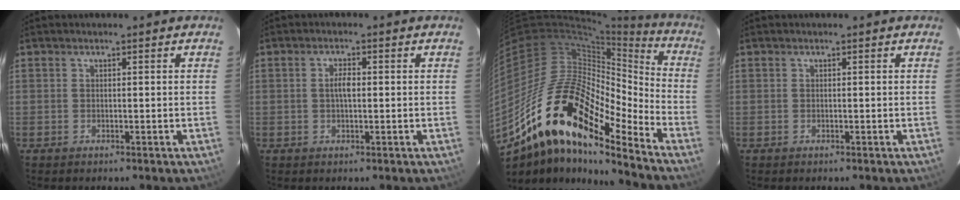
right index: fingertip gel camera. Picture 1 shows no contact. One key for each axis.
{"total": 2.4, "fx": 0.1, "fy": 1.0, "fz": 2.2, "tx": -0.042, "ty": 0.005, "tz": 0.001}
{"total": 24.2, "fx": -15.0, "fy": 7.8, "fz": 17.3, "tx": -0.303, "ty": -0.030, "tz": -0.289}
{"total": 0.0}